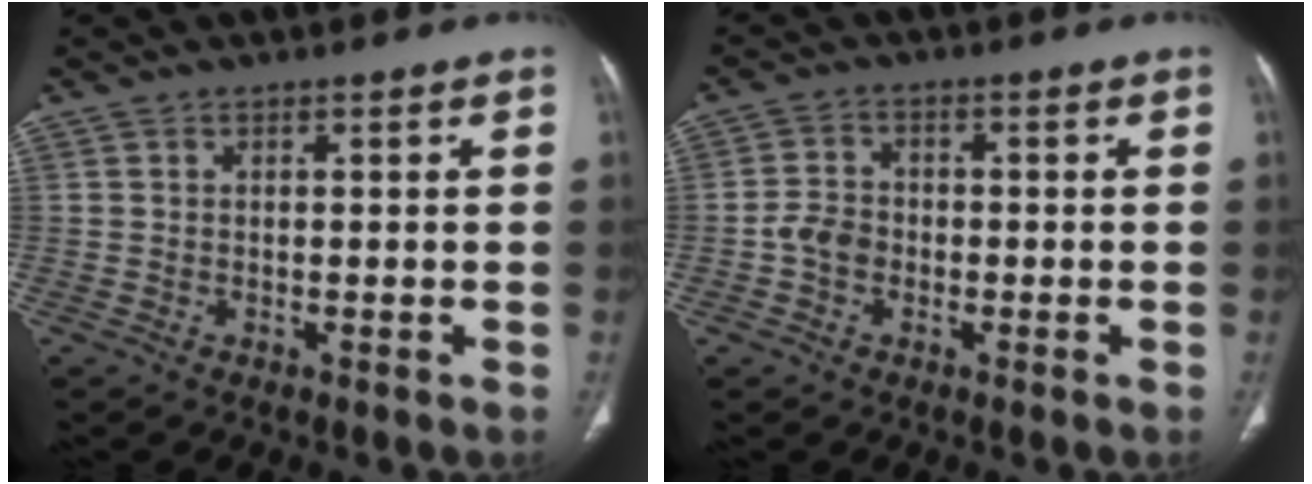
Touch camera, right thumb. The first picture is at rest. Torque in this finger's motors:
{"motor_torque": [0.30, 0.37, -0.12, 0.06, -0.02]}